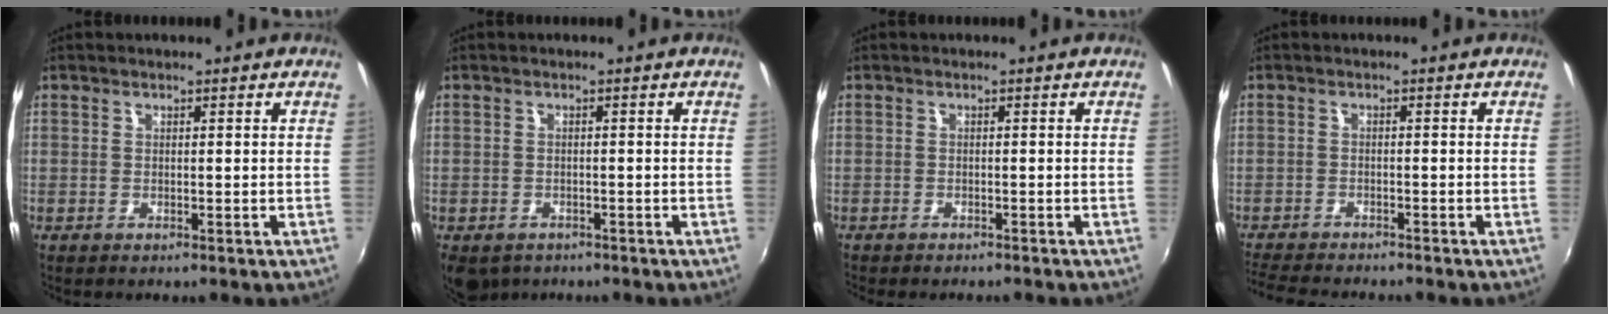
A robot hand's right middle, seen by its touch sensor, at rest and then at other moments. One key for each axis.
{"total": 5.7, "fx": -3.6, "fy": 3.6, "fz": 2.6, "tx": -0.063, "ty": -0.018, "tz": -0.049}
{"total": 2.5, "fx": -2.3, "fy": 0.6, "fz": 0.8, "tx": -0.024, "ty": -0.014, "tz": -0.036}
{"total": 7.5, "fx": -7.0, "fy": 0.8, "fz": 2.7, "tx": -0.076, "ty": -0.022, "tz": -0.119}